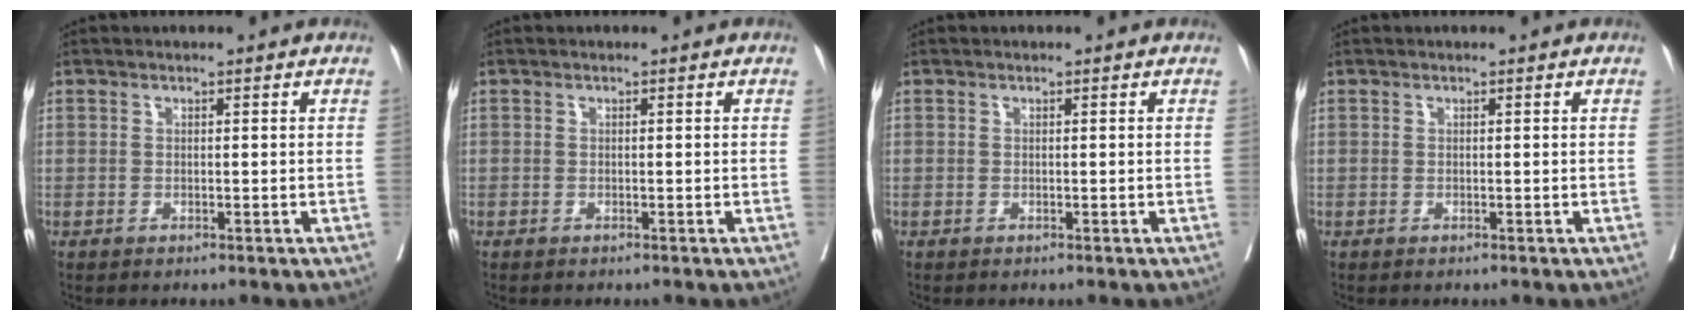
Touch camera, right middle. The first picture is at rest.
{"total": 0.0}
{"total": 0.0}
{"total": 0.0}